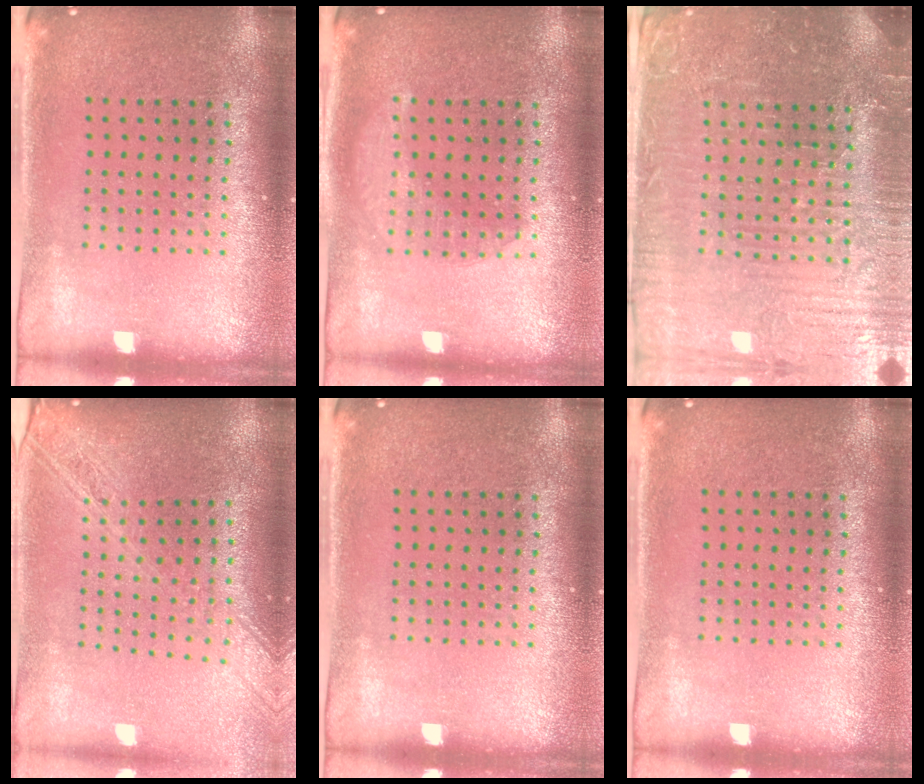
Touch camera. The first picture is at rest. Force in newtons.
{"total": 1.9, "press": 1.9, "slide": 0.3}
{"total": 4.5, "press": 4.4, "slide": 1.3}
{"total": 2.1, "press": 1.8, "slide": 1.1}
{"total": 0.0}
{"total": 0.0}